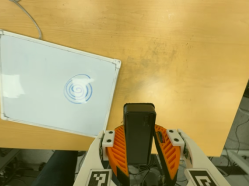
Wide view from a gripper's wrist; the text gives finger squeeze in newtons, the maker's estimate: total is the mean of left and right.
{"total": 5.2, "left": 4.6, "right": 5.7}